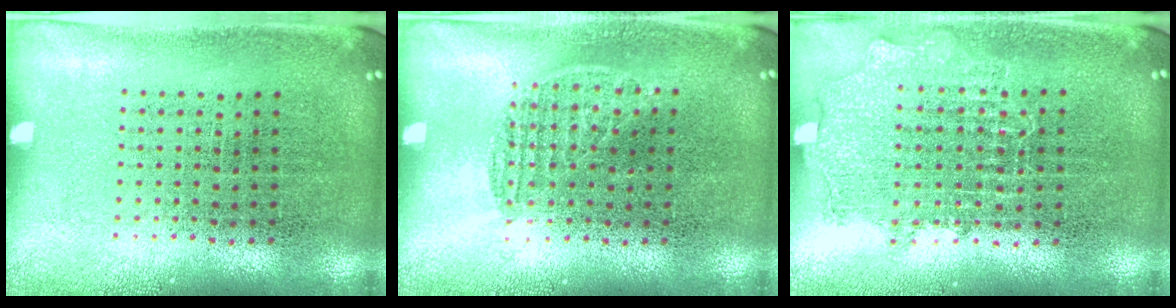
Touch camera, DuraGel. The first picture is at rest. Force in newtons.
{"total": 0.8, "press": 0.6, "slide": 0.5}
{"total": 0.9, "press": 0.9, "slide": 0.2}